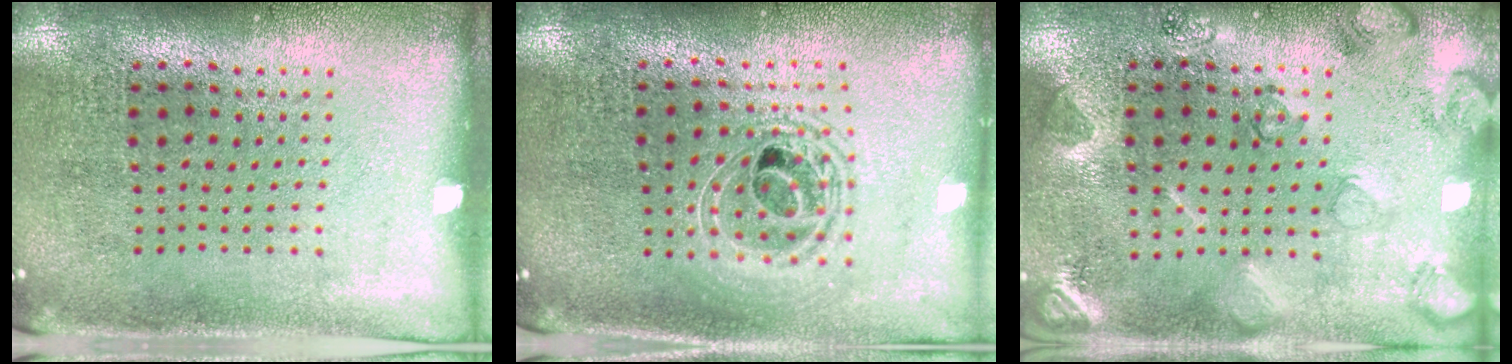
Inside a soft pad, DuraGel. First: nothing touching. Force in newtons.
{"total": 1.8, "press": 1.5, "slide": 1.0}
{"total": 2.1, "press": 2.1, "slide": 0.5}